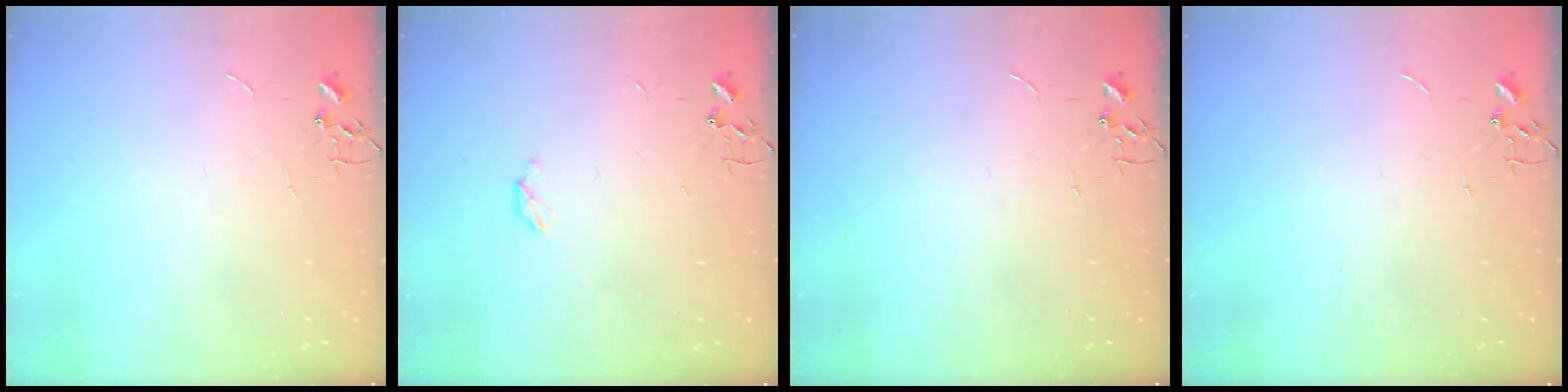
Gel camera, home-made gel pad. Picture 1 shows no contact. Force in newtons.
{"total": 2.8, "press": 2.8, "slide": 0.5}
{"total": 0.0}
{"total": 0.0}